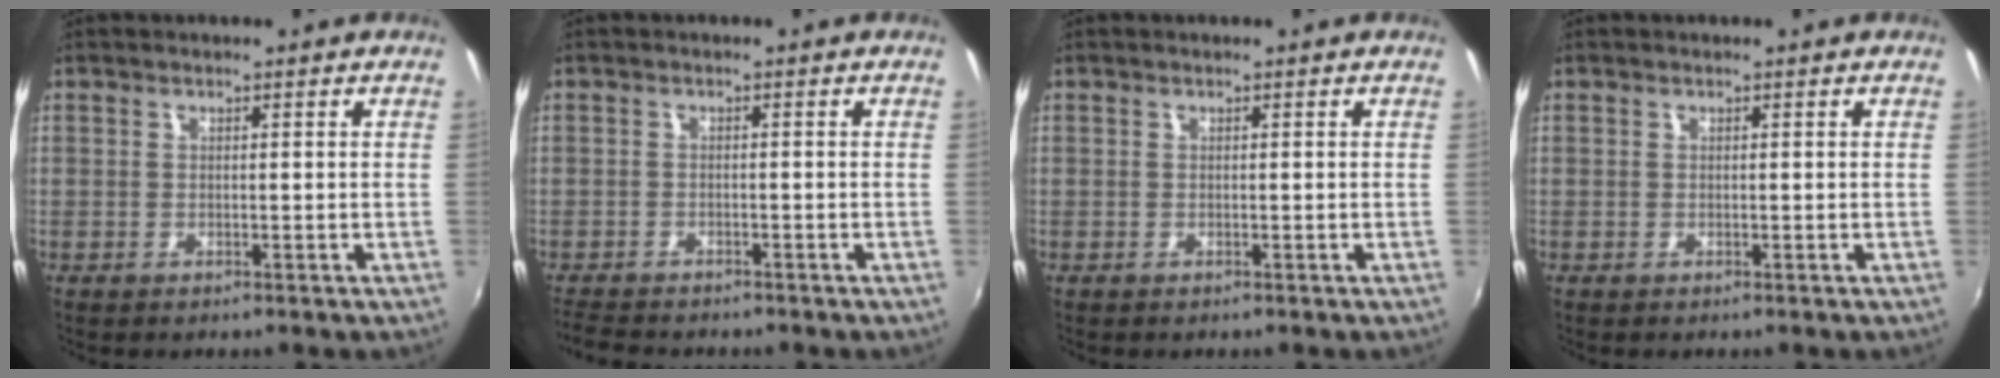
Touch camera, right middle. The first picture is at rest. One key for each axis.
{"total": 5.4, "fx": -5.0, "fy": 1.1, "fz": 1.7, "tx": -0.053, "ty": -0.017, "tz": -0.086}
{"total": 0.0}
{"total": 0.0}